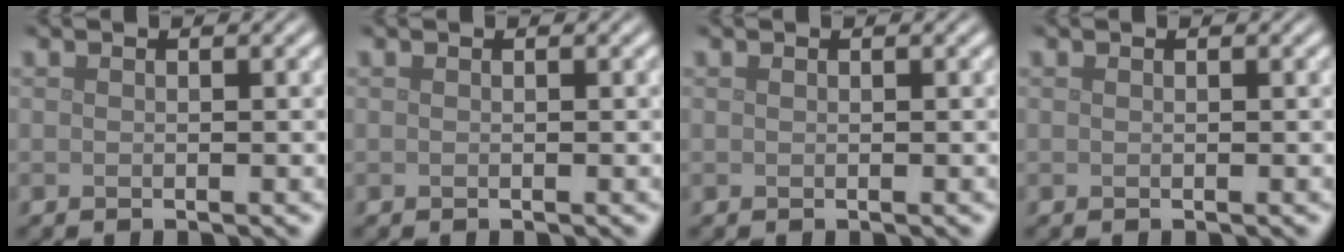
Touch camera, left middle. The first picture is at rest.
{"total": 0.0}
{"total": 0.0}
{"total": 0.0}